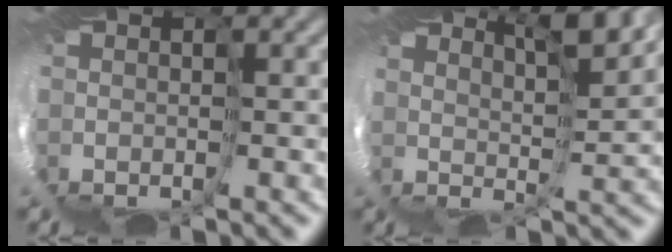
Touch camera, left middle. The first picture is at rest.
{"total": 6.7, "force": [4.9, -4.3, -1.3], "torque": [0.034, 0.006, 0.078]}